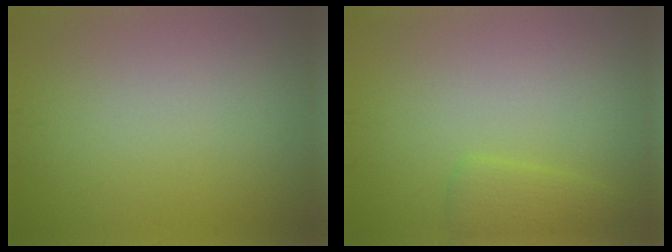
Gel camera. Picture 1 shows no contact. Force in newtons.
{"total": 2.0, "press": 1.9, "slide": 0.2}